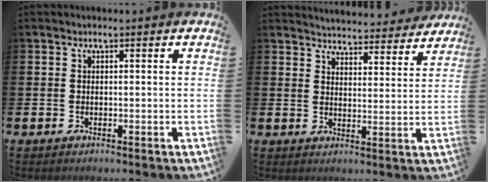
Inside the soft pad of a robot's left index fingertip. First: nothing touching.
{"total": 5.0, "force": [5.0, 0.5, -0.1], "torque": [-0.005, -0.043, 0.087]}